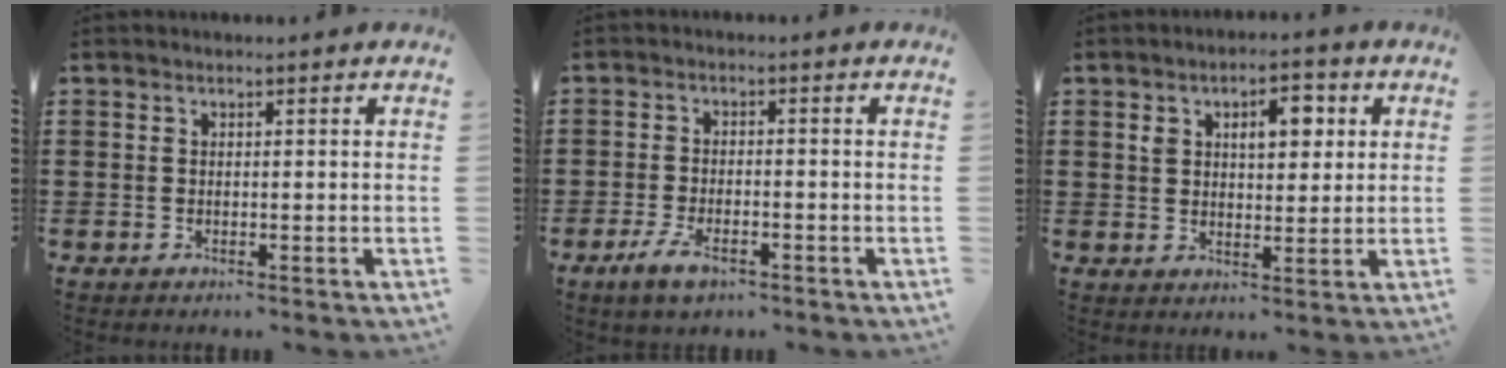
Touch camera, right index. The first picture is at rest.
{"total": 3.5, "force": [-2.1, 1.4, 2.4], "torque": [-0.054, 0.001, -0.042]}
{"total": 5.7, "force": [2.0, 2.9, 4.5], "torque": [-0.065, 0.000, 0.026]}